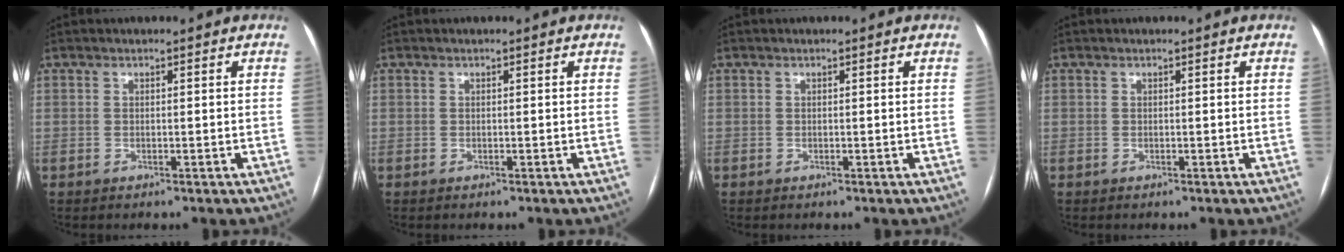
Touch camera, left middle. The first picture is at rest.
{"total": 0.0}
{"total": 0.0}
{"total": 0.0}